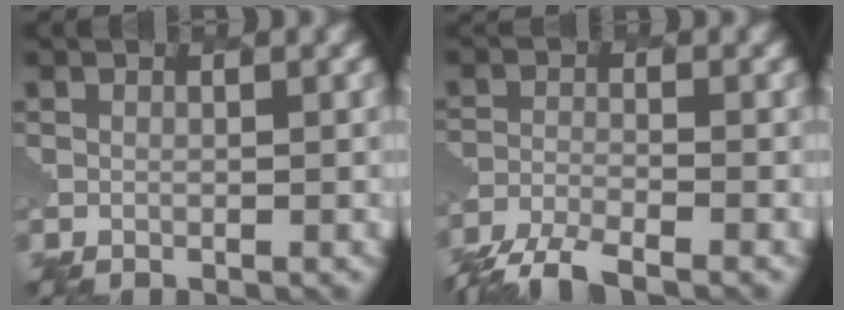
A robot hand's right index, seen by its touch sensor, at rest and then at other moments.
{"total": 6.0, "force": [-5.4, 1.1, 2.4], "torque": [-0.050, -0.019, -0.098]}